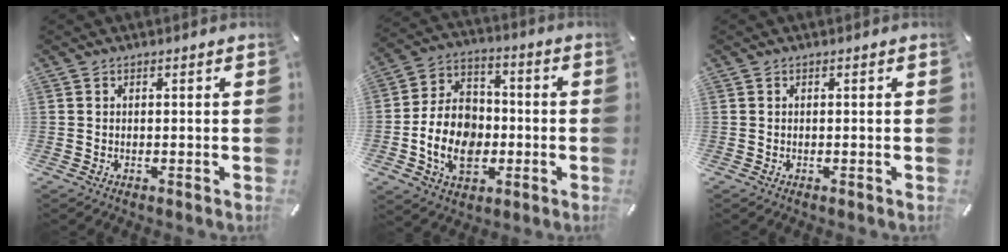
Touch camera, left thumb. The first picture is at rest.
{"total": 14.1, "force": [-3.1, 10.9, 8.5], "torque": [-0.185, 0.021, -0.051]}
{"total": 0.0}